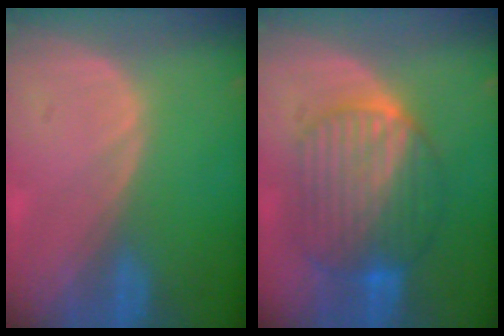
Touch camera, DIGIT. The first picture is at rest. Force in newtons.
{"total": 10.2, "press": 10.2, "slide": 0.9}